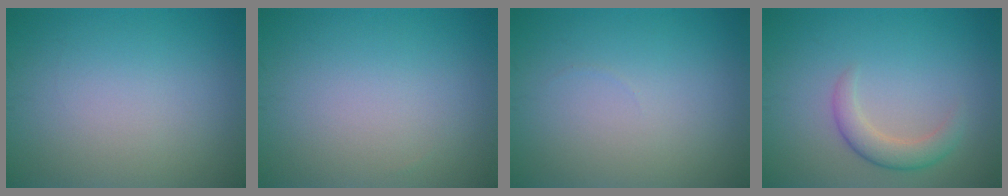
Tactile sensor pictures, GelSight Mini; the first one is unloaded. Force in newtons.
{"total": 0.0}
{"total": 0.0}
{"total": 2.7, "press": 2.7, "slide": 0.2}